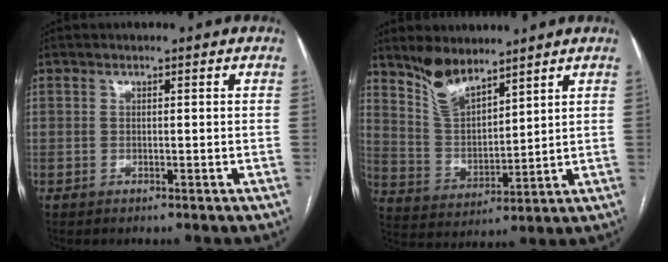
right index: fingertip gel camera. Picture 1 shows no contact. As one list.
[{"total": 8.2, "force": [6.9, 2.6, 3.6], "torque": [-0.076, -0.003, 0.148]}]